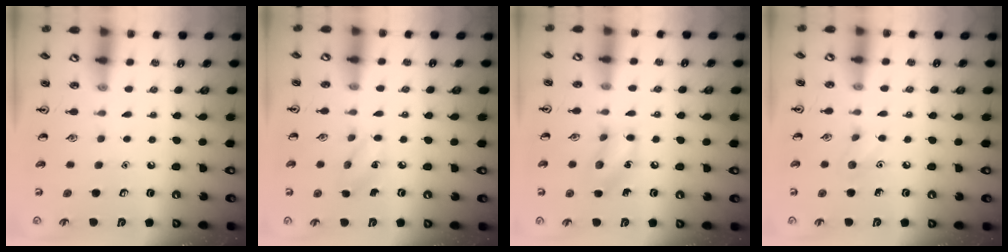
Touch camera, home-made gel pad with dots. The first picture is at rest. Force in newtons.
{"total": 5.4, "press": 5.1, "slide": 1.5}
{"total": 9.6, "press": 9.5, "slide": 1.2}
{"total": 5.8, "press": 5.6, "slide": 1.7}